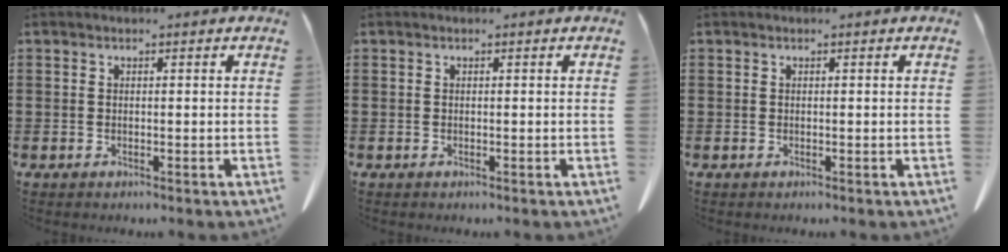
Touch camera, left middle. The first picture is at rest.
{"total": 0.0}
{"total": 0.0}